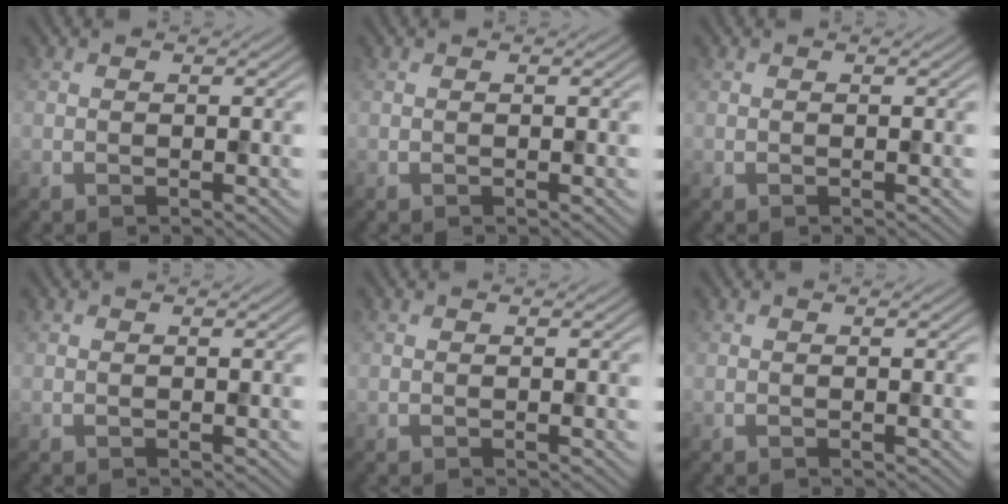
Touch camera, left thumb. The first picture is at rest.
{"total": 0.0}
{"total": 0.0}
{"total": 0.0}
{"total": 0.0}
{"total": 0.0}